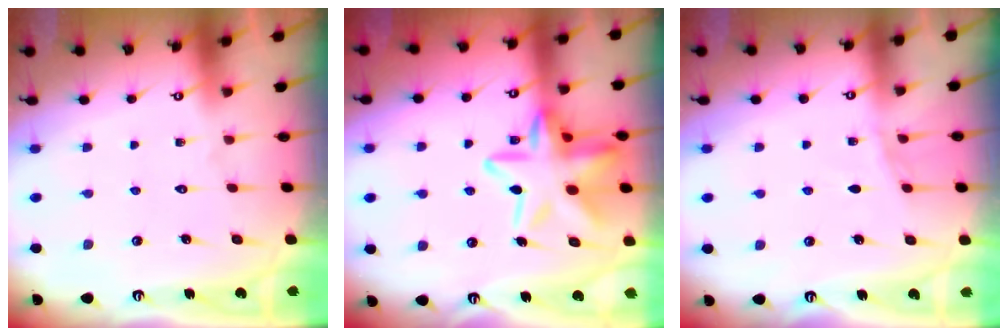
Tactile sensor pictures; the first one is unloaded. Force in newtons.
{"total": 18.5, "press": 18.4, "slide": 1.9}
{"total": 4.7, "press": 4.7, "slide": 0.6}